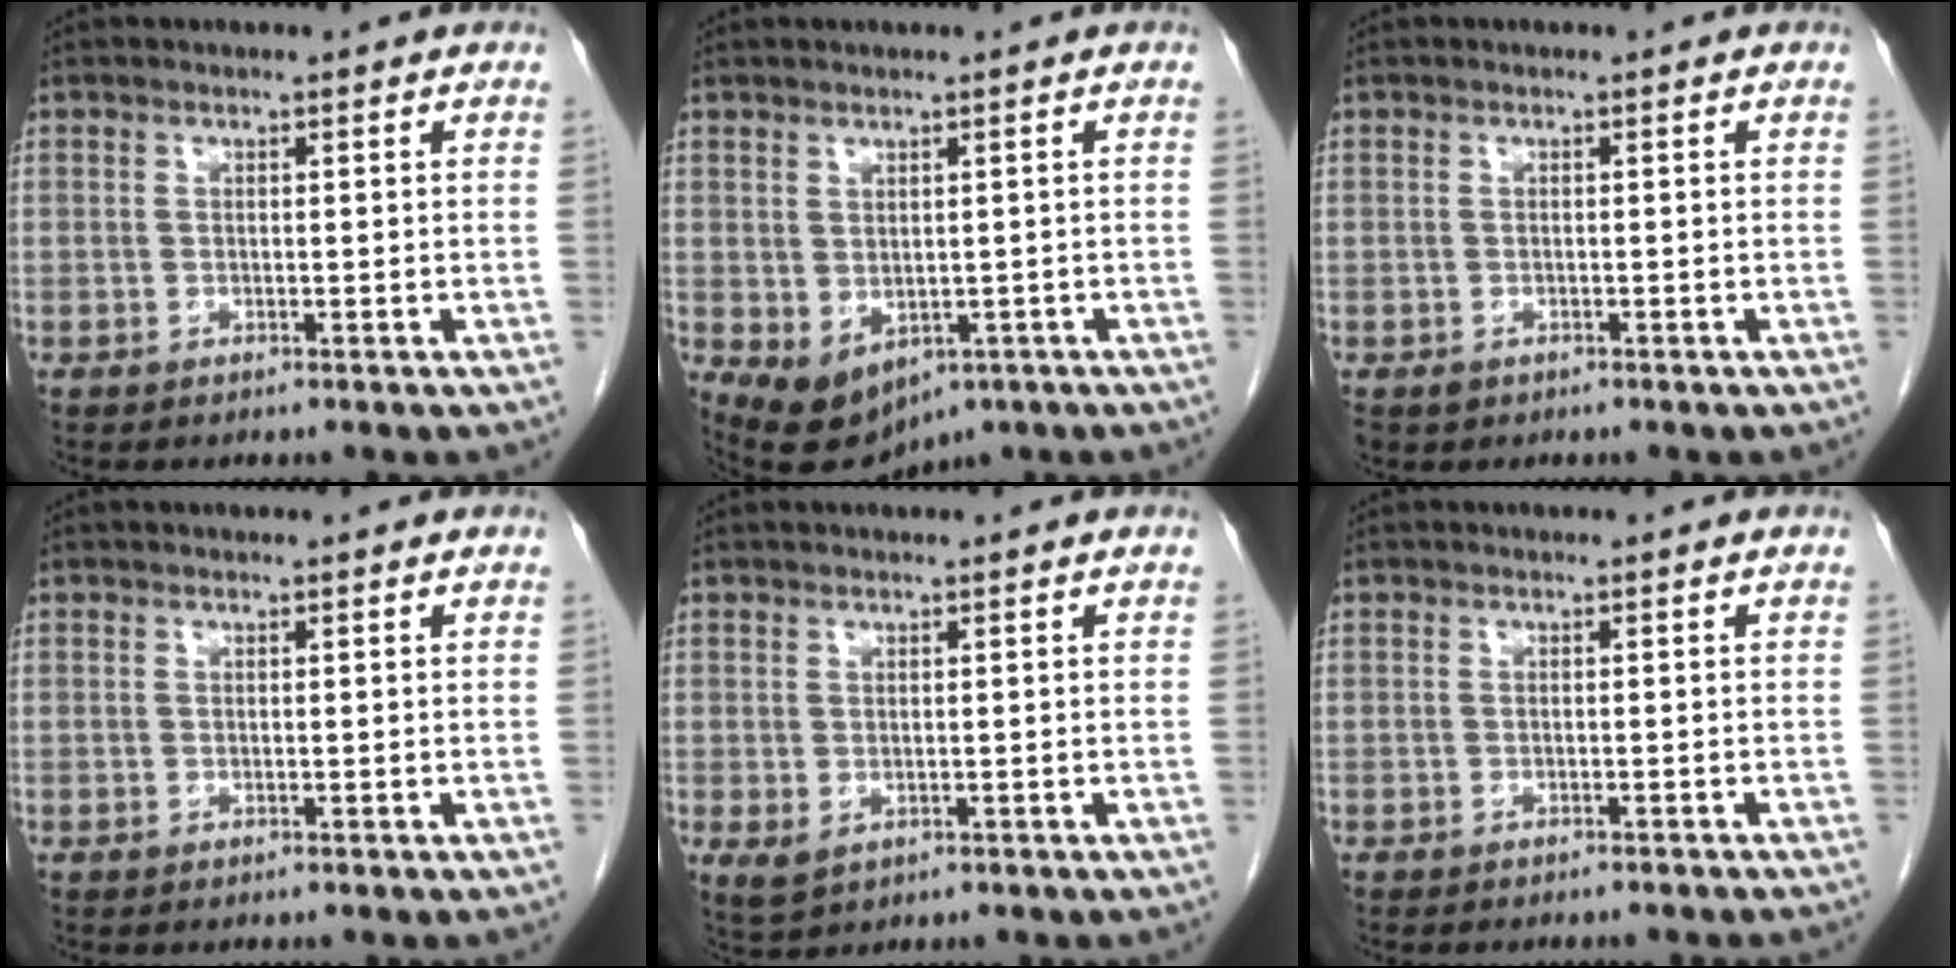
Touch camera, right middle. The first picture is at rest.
{"total": 8.3, "force": [-4.0, 5.0, 5.3], "torque": [-0.078, -0.006, -0.046]}
{"total": 0.9, "force": [-0.5, 0.7, 0.3], "torque": [-0.007, 0.002, -0.002]}
{"total": 0.0}
{"total": 2.3, "force": [-0.4, 1.5, 1.7], "torque": [-0.032, -0.006, 0.006]}
{"total": 6.0, "force": [-5.4, 1.0, 2.3], "torque": [-0.030, -0.009, -0.061]}